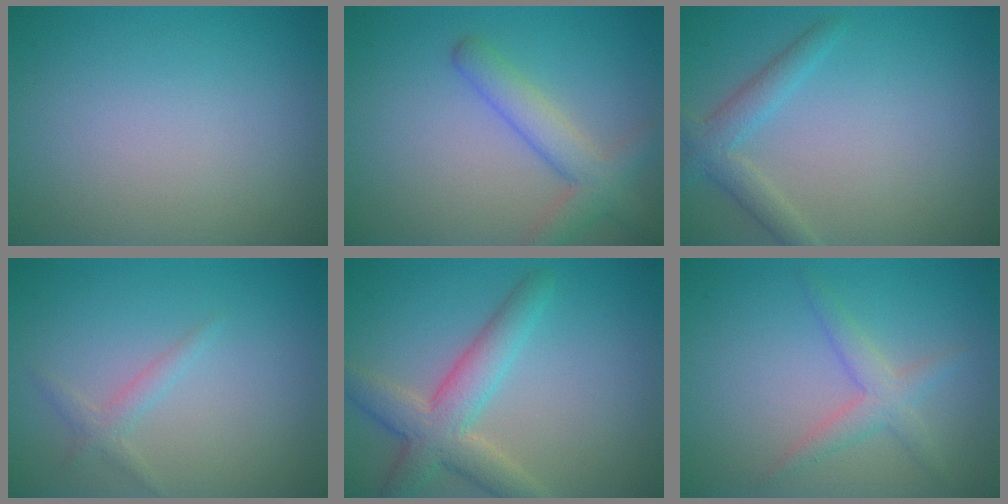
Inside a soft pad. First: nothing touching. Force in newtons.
{"total": 3.8, "press": 3.8, "slide": 0.3}
{"total": 2.6, "press": 2.6, "slide": 0.1}
{"total": 1.4, "press": 1.4, "slide": 0.1}
{"total": 4.9, "press": 4.9, "slide": 0.3}
{"total": 2.4, "press": 2.4, "slide": 0.1}